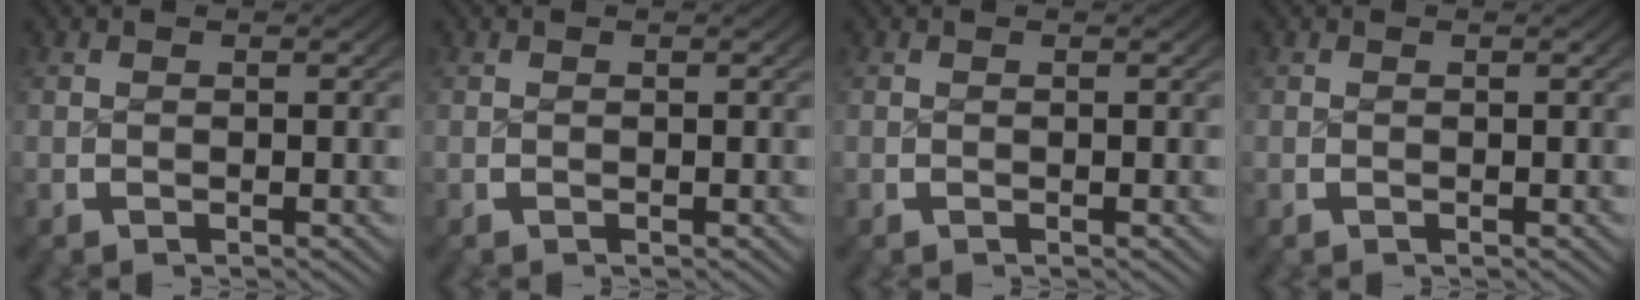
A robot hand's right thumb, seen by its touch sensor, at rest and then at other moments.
{"total": 0.0}
{"total": 0.0}
{"total": 0.0}